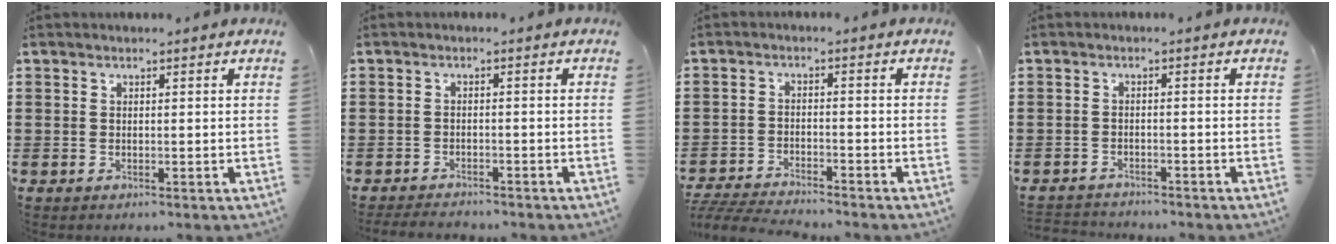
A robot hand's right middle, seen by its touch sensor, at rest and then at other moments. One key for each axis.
{"total": 2.2, "fx": -2.2, "fy": 0.3, "fz": 0.1, "tx": -0.007, "ty": 0.000, "tz": -0.046}
{"total": 4.6, "fx": -4.6, "fy": 0.3, "fz": 0.8, "tx": -0.026, "ty": -0.002, "tz": -0.096}
{"total": 2.0, "fx": -1.9, "fy": 0.3, "fz": -0.2, "tx": -0.004, "ty": 0.000, "tz": -0.043}